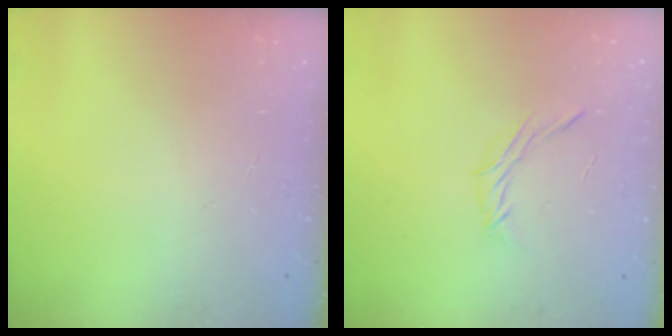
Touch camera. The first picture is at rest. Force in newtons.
{"total": 4.5, "press": 4.3, "slide": 1.1}